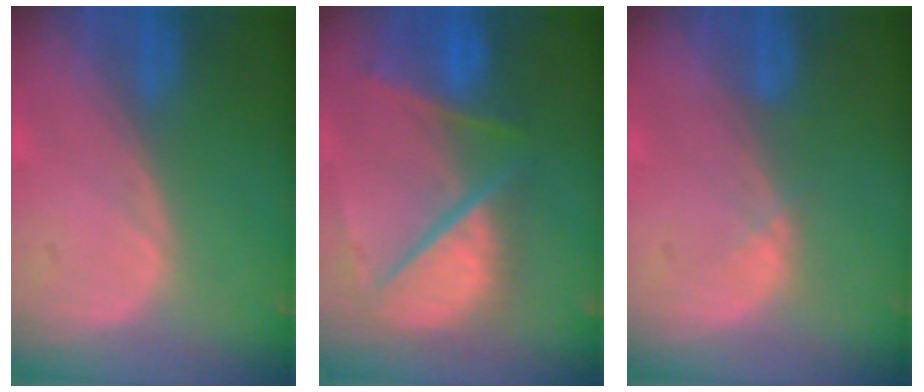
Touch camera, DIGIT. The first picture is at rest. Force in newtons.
{"total": 11.0, "press": 9.1, "slide": 6.2}
{"total": 0.9, "press": 0.9, "slide": 0.3}